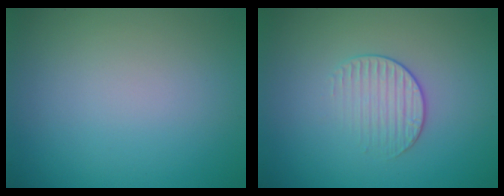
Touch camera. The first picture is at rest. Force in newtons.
{"total": 1.7, "press": 1.1, "slide": 1.3}